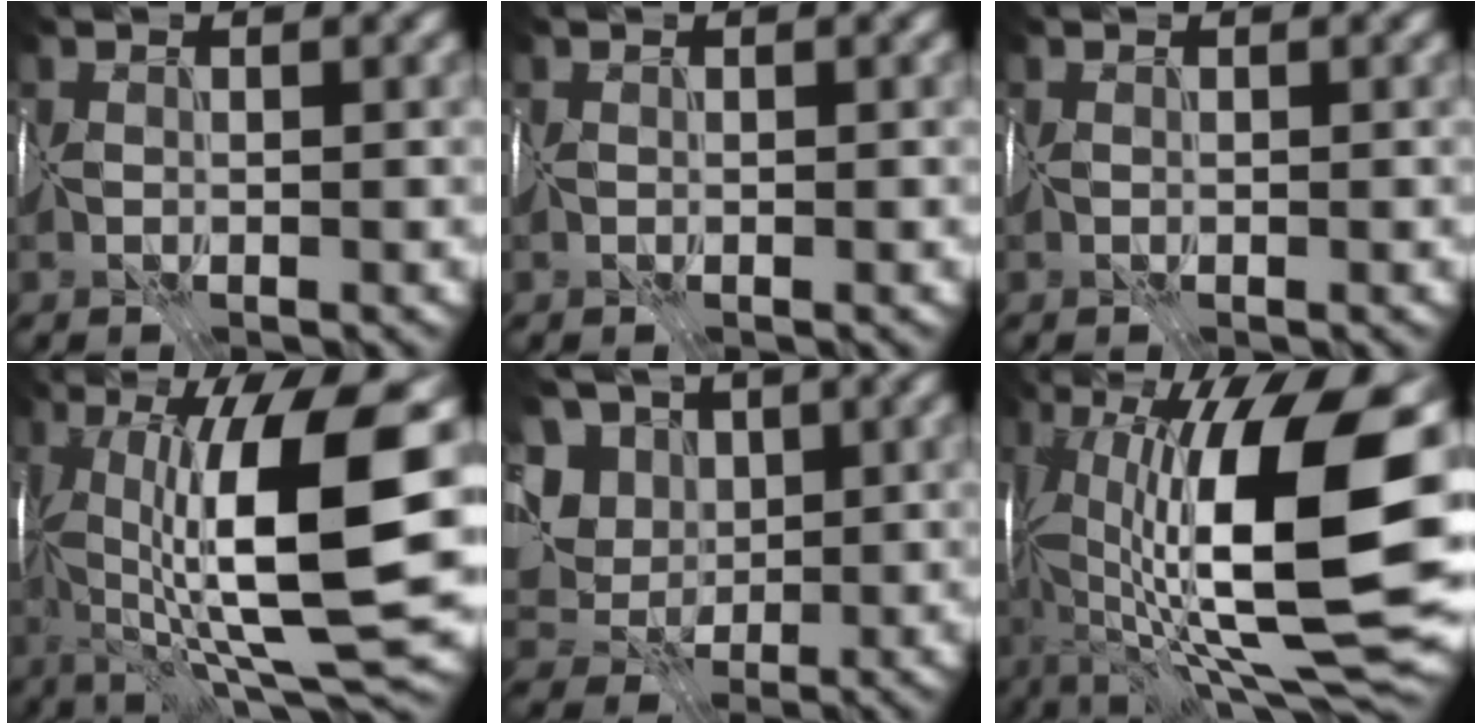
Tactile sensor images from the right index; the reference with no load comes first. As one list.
[{"total": 0.0}, {"total": 0.0}, {"total": 13.8, "force": [0.9, 2.8, 13.5], "torque": [-0.196, 0.002, 0.021]}, {"total": 8.0, "force": [2.3, 6.7, 3.8], "torque": [-0.073, 0.020, 0.014]}, {"total": 16.6, "force": [0.2, 5.3, 15.7], "torque": [-0.249, 0.004, 0.007]}]